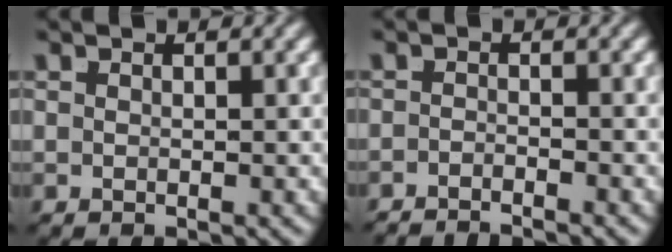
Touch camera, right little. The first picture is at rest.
{"total": 2.7, "force": [-2.6, -0.2, -0.2], "torque": [0.006, -0.013, -0.041]}